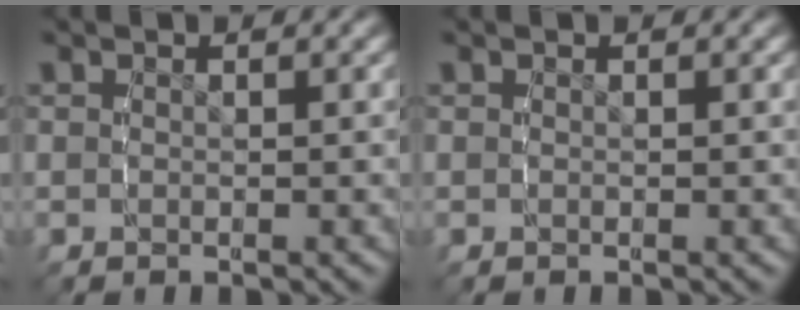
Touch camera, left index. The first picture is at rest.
{"total": 0.0}